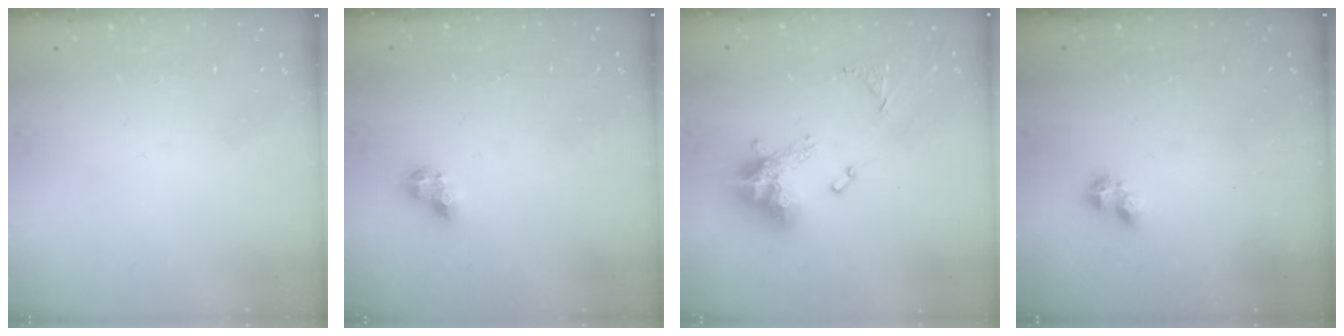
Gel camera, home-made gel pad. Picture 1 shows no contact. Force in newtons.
{"total": 6.7, "press": 6.7, "slide": 0.8}
{"total": 13.8, "press": 13.7, "slide": 1.4}
{"total": 2.3, "press": 2.2, "slide": 0.6}